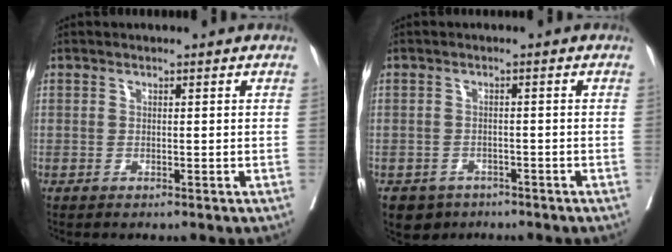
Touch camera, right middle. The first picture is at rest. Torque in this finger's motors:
{"motor_torque": [0.44, -0.43, 0.06, 0.00]}